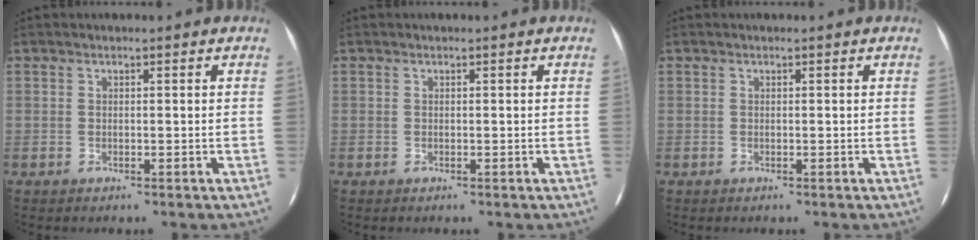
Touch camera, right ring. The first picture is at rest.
{"total": 0.0}
{"total": 0.0}